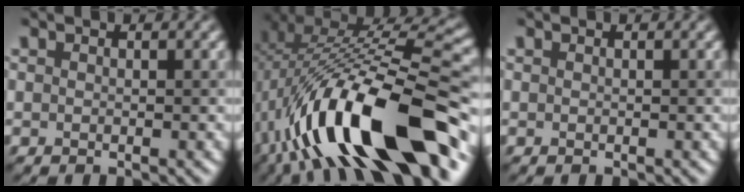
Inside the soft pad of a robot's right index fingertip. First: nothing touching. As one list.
[{"total": 16.0, "force": [-6.1, 5.9, 13.6], "torque": [-0.219, 0.024, -0.101]}, {"total": 0.0}]